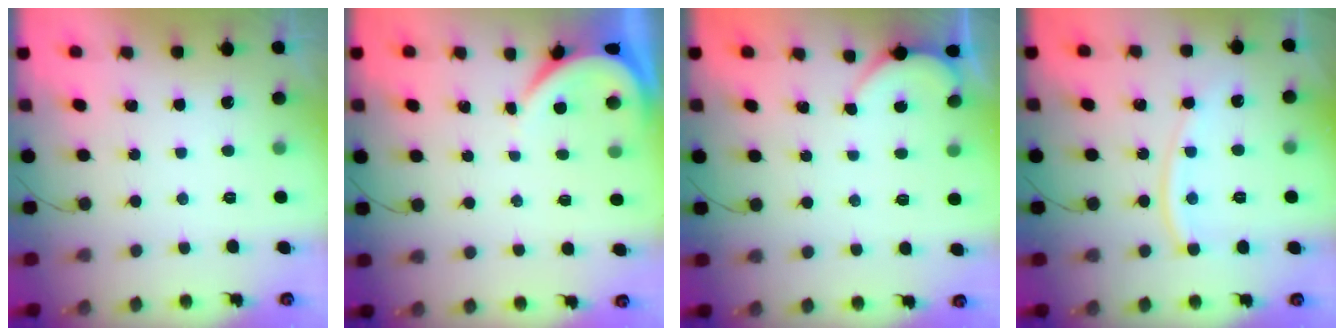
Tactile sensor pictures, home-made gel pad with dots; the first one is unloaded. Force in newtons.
{"total": 3.7, "press": 3.6, "slide": 0.2}
{"total": 1.4, "press": 1.4, "slide": 0.2}
{"total": 9.8, "press": 9.7, "slide": 1.2}